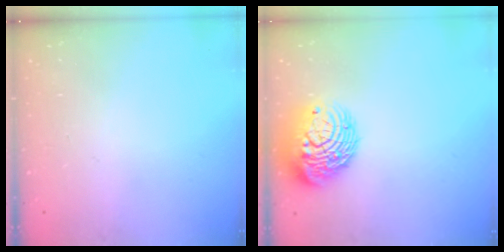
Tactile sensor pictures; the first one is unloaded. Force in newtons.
{"total": 12.8, "press": 12.7, "slide": 1.9}